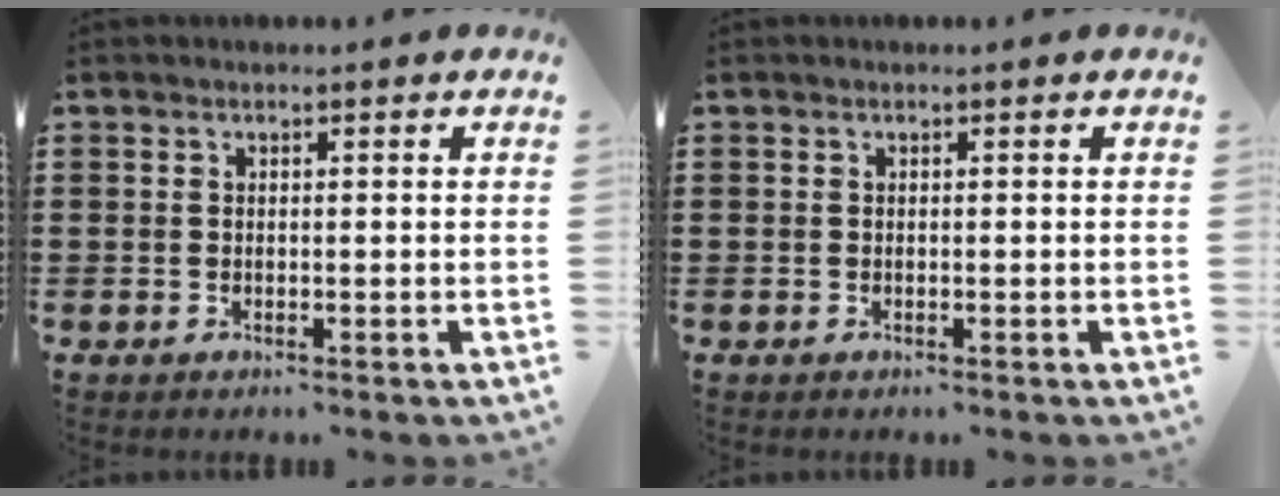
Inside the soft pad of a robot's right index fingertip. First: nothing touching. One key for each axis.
{"total": 0.0}